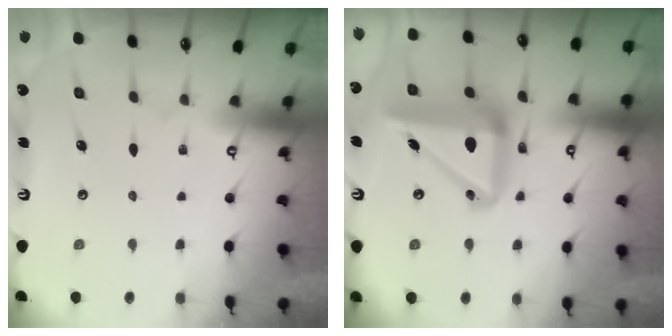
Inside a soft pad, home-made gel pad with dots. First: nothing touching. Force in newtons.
{"total": 17.9, "press": 17.7, "slide": 2.7}